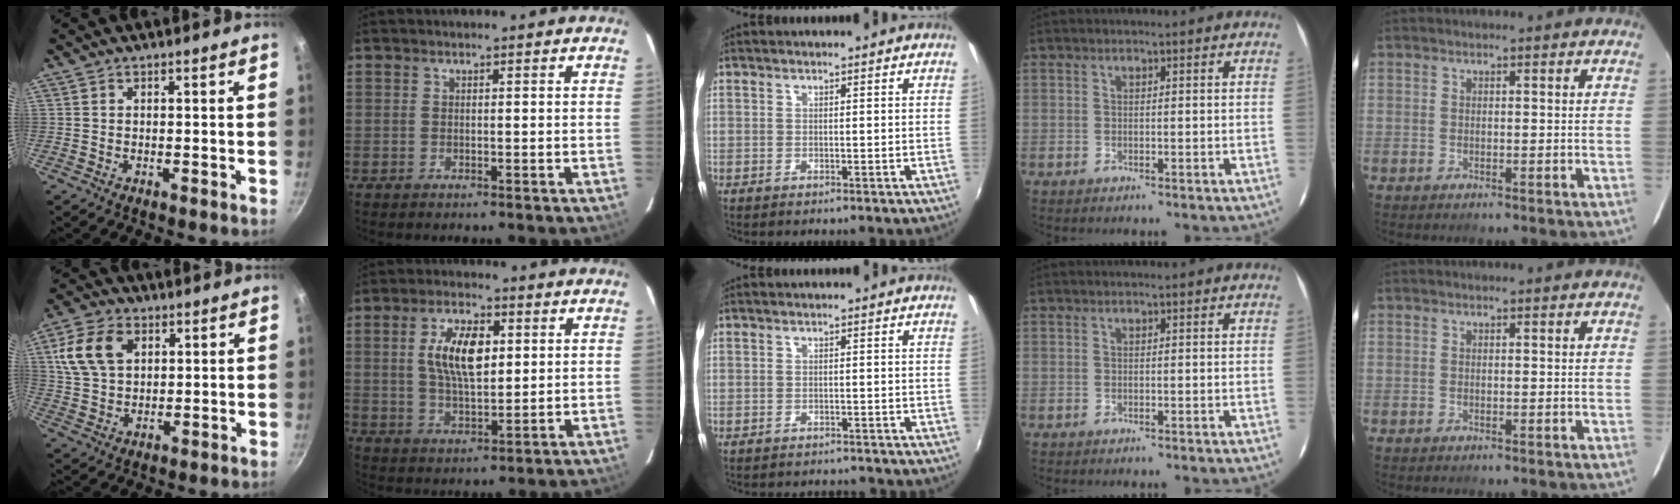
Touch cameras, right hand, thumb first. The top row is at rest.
{"thumb": {"total": 11.4, "force": [3.8, 7.7, 7.4], "torque": [-0.129, 0.002, 0.072]}, "index": {"total": 10.0, "force": [2.3, 4.5, 8.7], "torque": [-0.163, 0.008, 0.044]}, "middle": {"total": 4.1, "force": [-3.9, 1.1, 0.9], "torque": [-0.026, -0.009, -0.055]}}